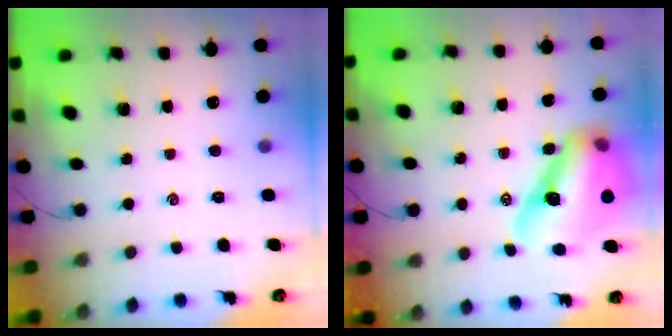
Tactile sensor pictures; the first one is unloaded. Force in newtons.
{"total": 16.8, "press": 16.0, "slide": 4.9}